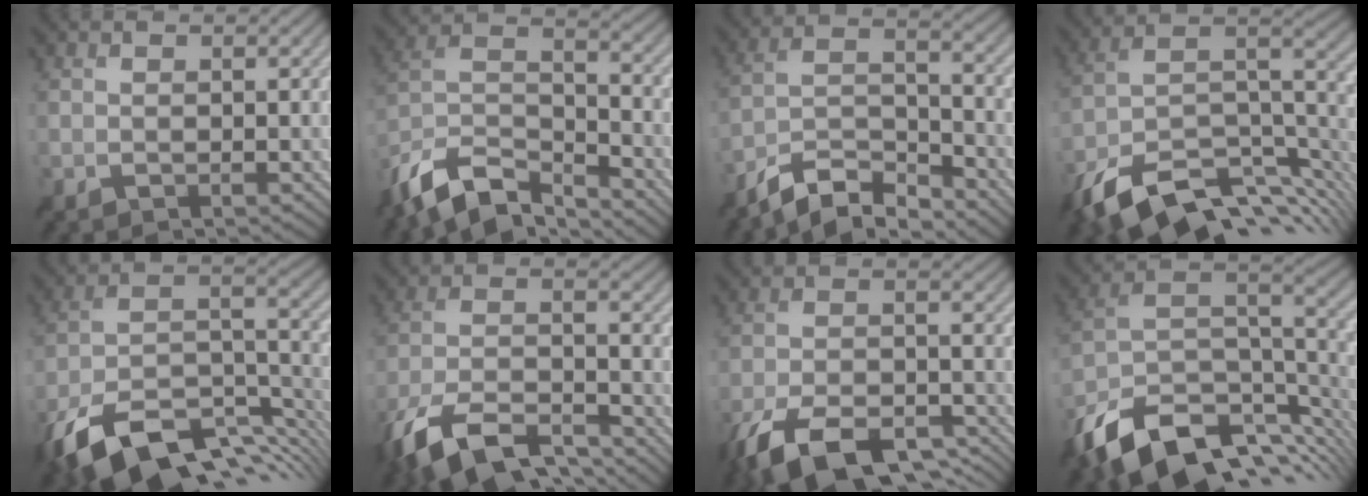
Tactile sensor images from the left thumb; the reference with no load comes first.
{"total": 12.5, "force": [-9.3, 5.2, 6.5], "torque": [-0.154, 0.005, -0.178]}
{"total": 9.3, "force": [-7.8, 2.4, 4.5], "torque": [-0.087, 0.011, -0.155]}
{"total": 13.2, "force": [-8.3, 5.3, 8.9], "torque": [-0.189, -0.006, -0.137]}
{"total": 15.1, "force": [-9.2, 6.3, 10.1], "torque": [-0.224, -0.016, -0.156]}
{"total": 13.3, "force": [-9.6, 5.0, 7.7], "torque": [-0.177, -0.008, -0.185]}
{"total": 13.3, "force": [-9.3, 5.2, 8.0], "torque": [-0.173, -0.011, -0.162]}
{"total": 13.9, "force": [-7.2, 7.1, 9.5], "torque": [-0.218, -0.014, -0.116]}